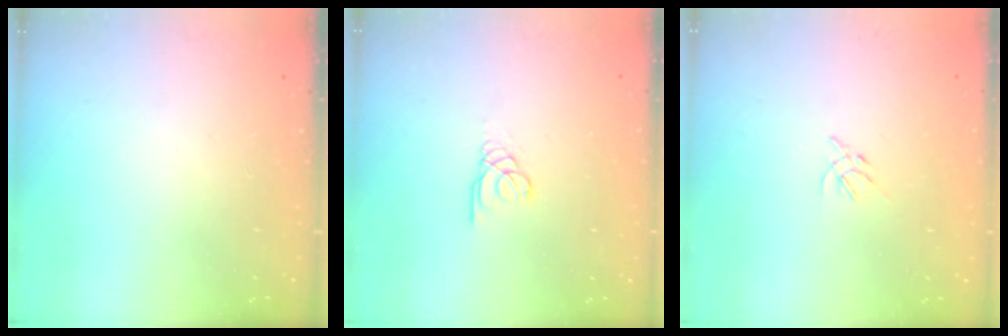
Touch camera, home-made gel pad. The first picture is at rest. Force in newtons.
{"total": 1.7, "press": 1.7, "slide": 0.2}
{"total": 2.3, "press": 2.2, "slide": 0.6}